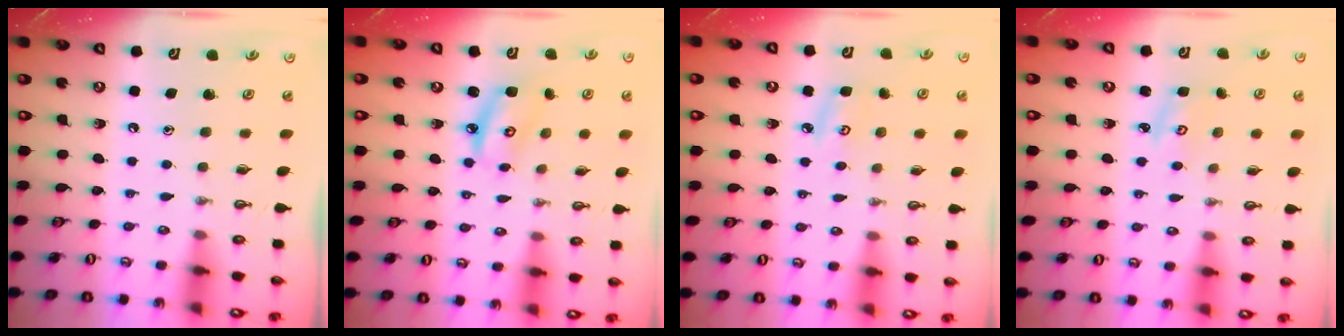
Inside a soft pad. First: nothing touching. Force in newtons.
{"total": 6.9, "press": 6.9, "slide": 0.5}
{"total": 5.6, "press": 5.6, "slide": 0.6}
{"total": 3.2, "press": 3.2, "slide": 0.4}